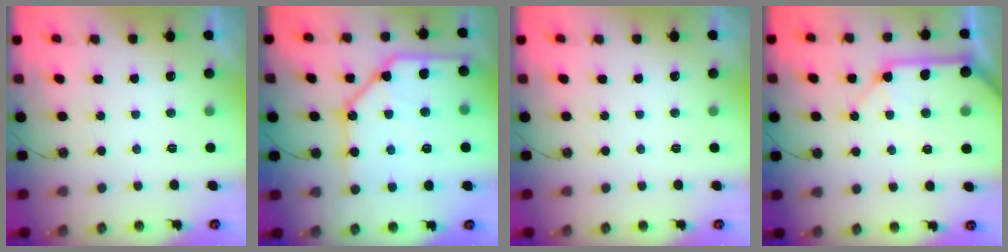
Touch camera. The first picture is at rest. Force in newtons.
{"total": 19.6, "press": 19.6, "slide": 1.4}
{"total": 0.0}
{"total": 15.2, "press": 15.0, "slide": 2.2}